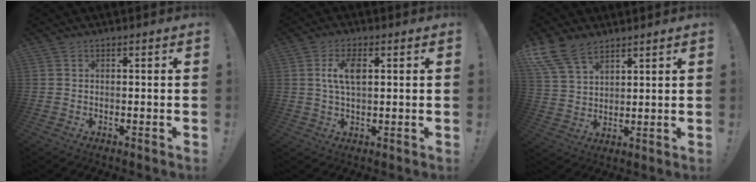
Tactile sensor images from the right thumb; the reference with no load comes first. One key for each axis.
{"total": 6.5, "fx": 1.5, "fy": 3.1, "fz": 5.5, "tx": -0.103, "ty": 0.001, "tz": 0.022}
{"total": 11.7, "fx": 8.2, "fy": 6.3, "fz": 5.4, "tx": -0.114, "ty": -0.035, "tz": 0.164}